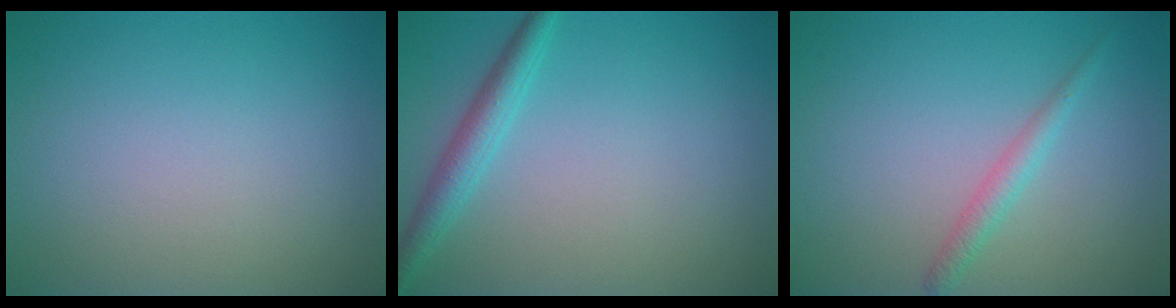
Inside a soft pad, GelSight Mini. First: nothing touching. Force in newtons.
{"total": 2.6, "press": 2.6, "slide": 0.1}
{"total": 1.6, "press": 1.6, "slide": 0.0}